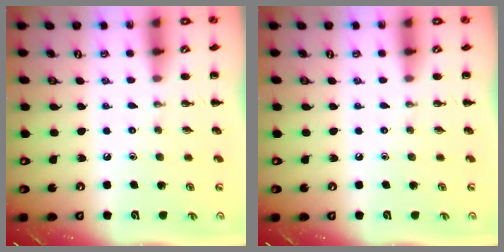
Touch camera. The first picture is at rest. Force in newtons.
{"total": 0.0}